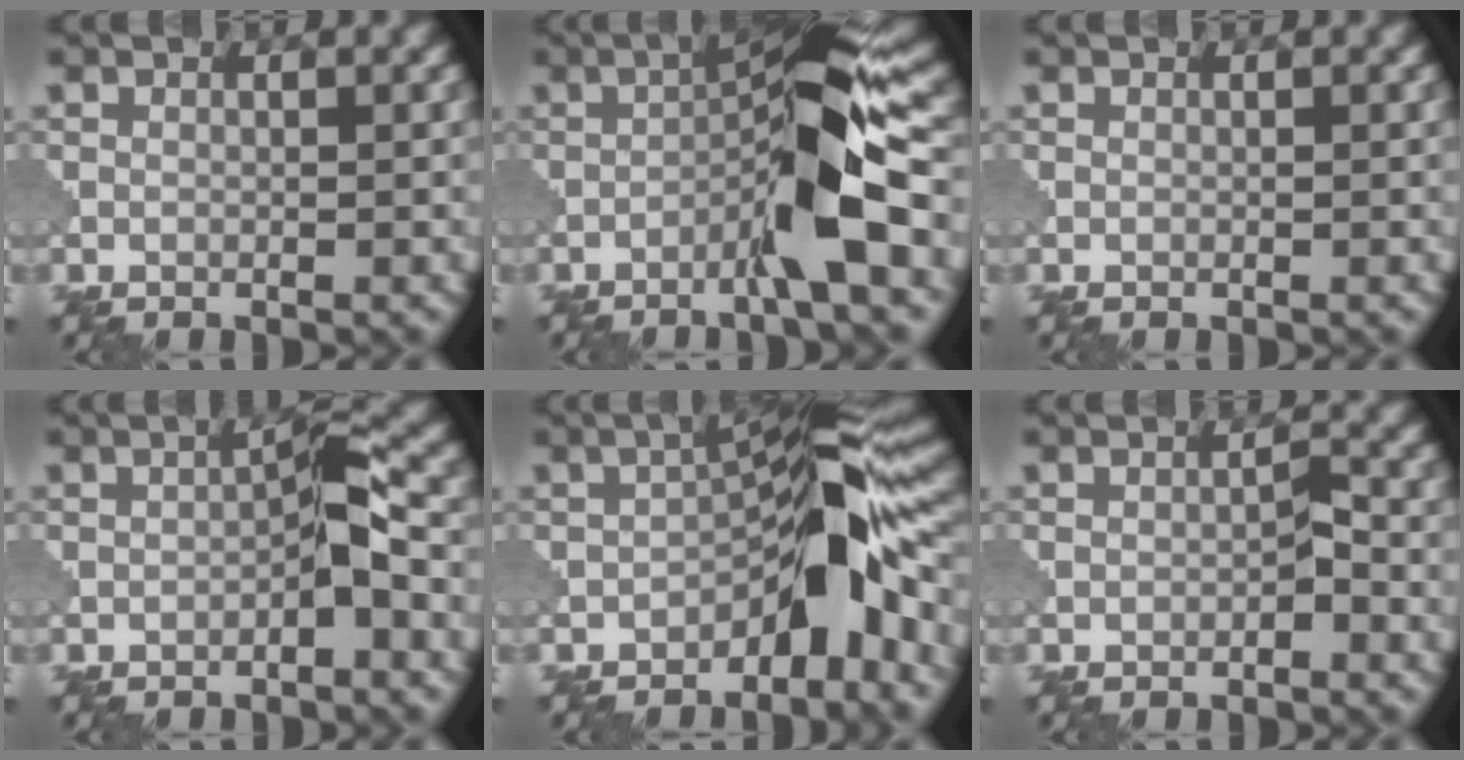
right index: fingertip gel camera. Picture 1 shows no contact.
{"total": 7.4, "force": [-2.7, 0.8, 6.8], "torque": [-0.114, 0.023, -0.055]}
{"total": 0.0}
{"total": 2.9, "force": [-1.0, 0.6, 2.7], "torque": [-0.045, 0.013, -0.020]}
{"total": 8.7, "force": [-3.3, 2.9, 7.5], "torque": [-0.092, 0.024, -0.071]}
{"total": 1.1, "force": [-0.5, 0.3, 1.0], "torque": [-0.015, 0.005, -0.007]}